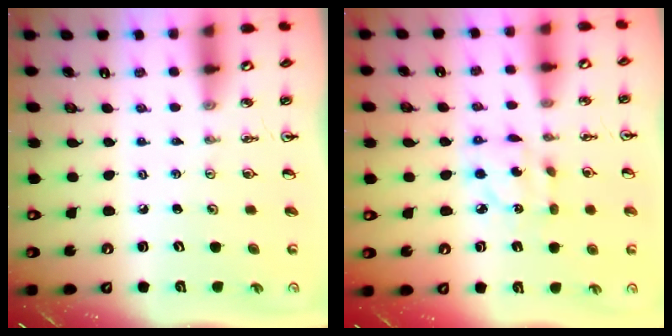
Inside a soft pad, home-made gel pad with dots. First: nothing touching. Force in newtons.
{"total": 6.8, "press": 6.8, "slide": 0.2}